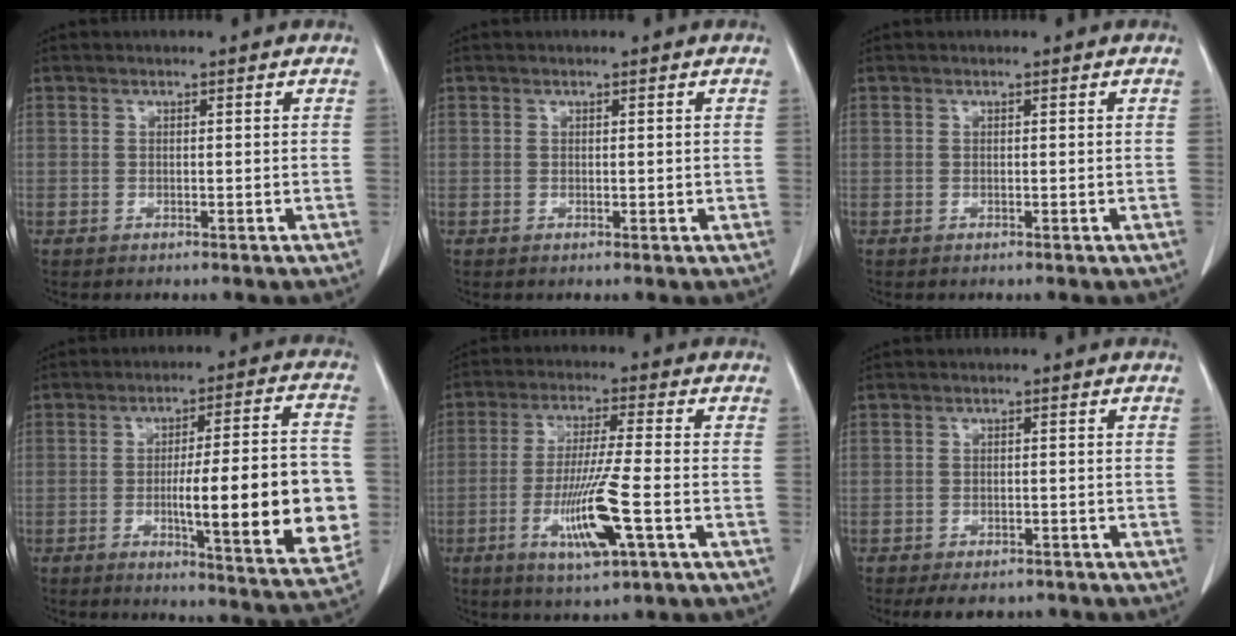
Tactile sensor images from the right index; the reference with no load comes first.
{"total": 0.6, "force": [0.2, 0.5, 0.3], "torque": [0.003, 0.000, 0.001]}
{"total": 0.0}
{"total": 18.9, "force": [-3.0, 2.6, 18.5], "torque": [-0.218, 0.011, -0.032]}
{"total": 10.6, "force": [-3.7, 0.1, 9.9], "torque": [-0.192, -0.017, -0.068]}
{"total": 6.2, "force": [-5.2, 2.8, 2.0], "torque": [-0.015, 0.000, -0.066]}